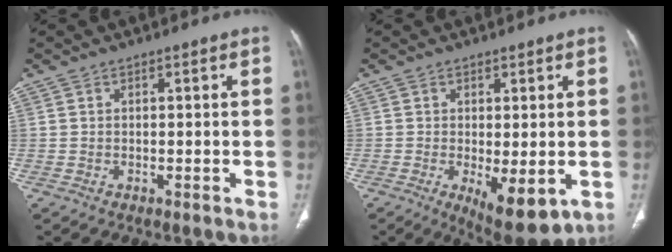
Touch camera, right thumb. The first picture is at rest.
{"total": 8.7, "force": [-2.3, 3.3, 7.7], "torque": [-0.112, -0.022, -0.023]}